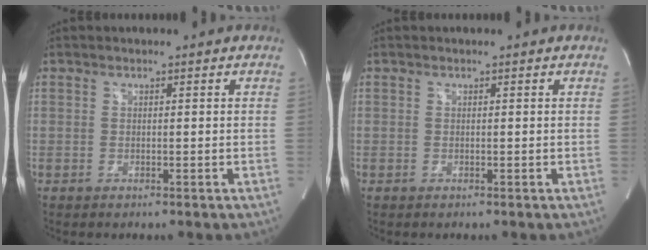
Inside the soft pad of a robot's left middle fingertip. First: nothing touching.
{"total": 0.0}